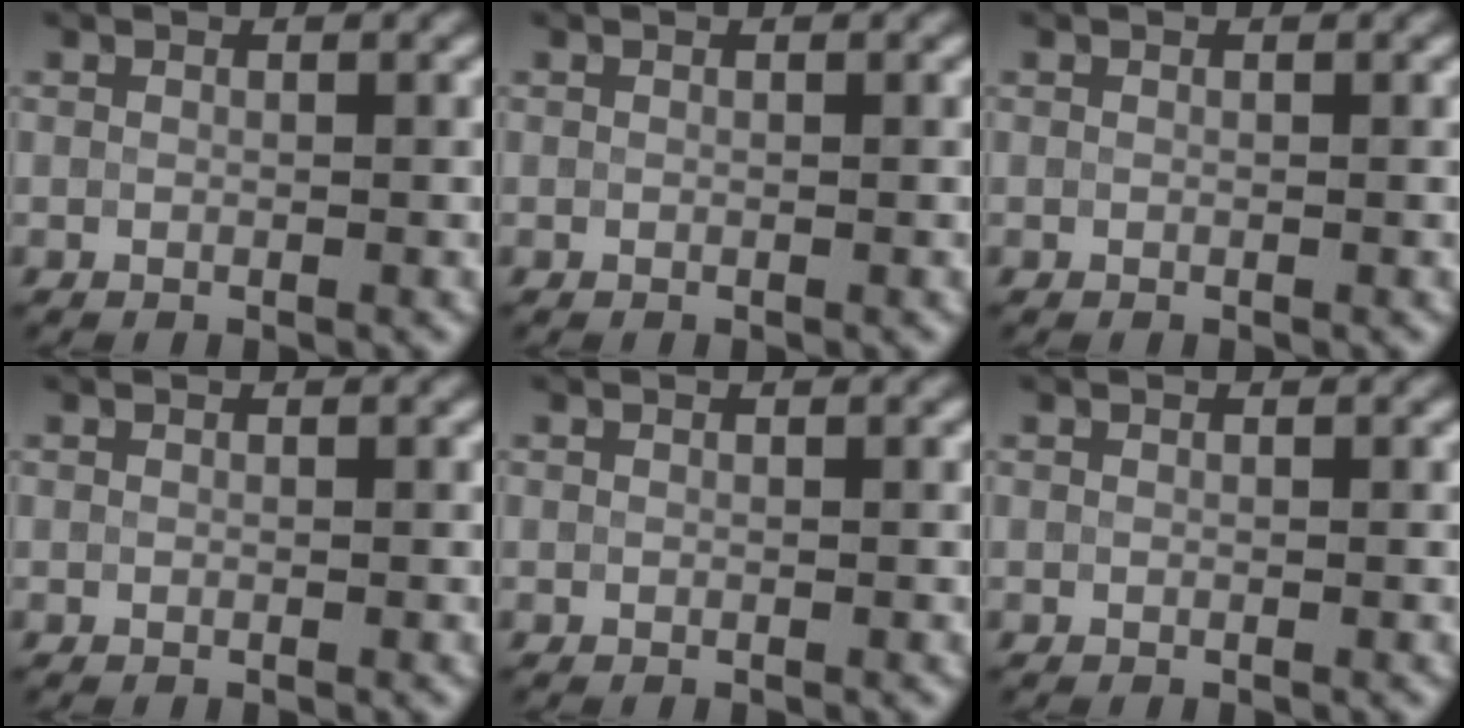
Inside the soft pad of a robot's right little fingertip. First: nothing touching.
{"total": 0.0}
{"total": 0.0}
{"total": 0.0}
{"total": 0.0}
{"total": 0.0}